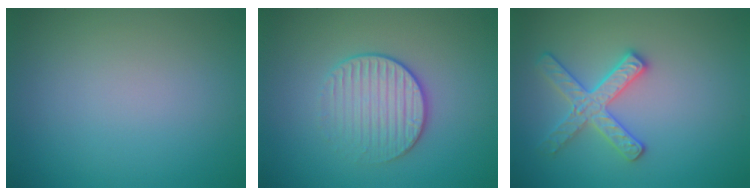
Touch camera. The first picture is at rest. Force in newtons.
{"total": 3.2, "press": 2.9, "slide": 1.4}
{"total": 2.9, "press": 2.9, "slide": 0.4}